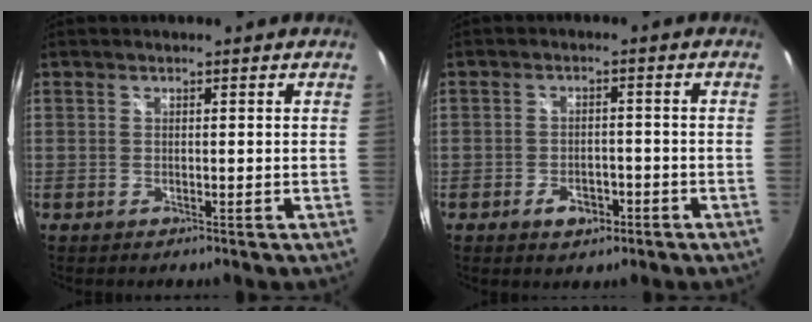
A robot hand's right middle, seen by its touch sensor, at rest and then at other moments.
{"total": 4.4, "force": [-2.5, 2.7, 2.4], "torque": [-0.050, 0.003, -0.034]}